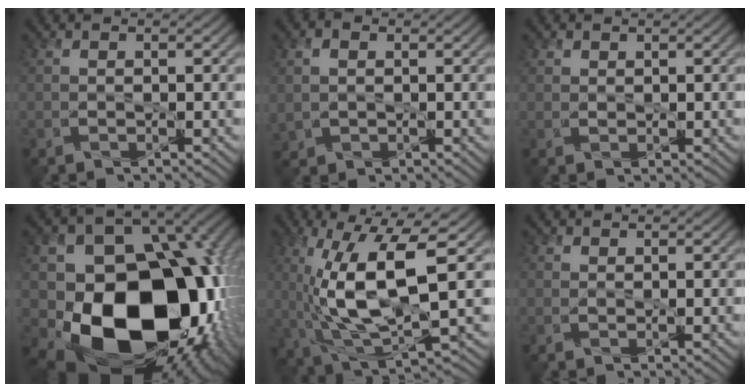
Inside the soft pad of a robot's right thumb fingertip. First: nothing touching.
{"total": 2.8, "force": [0.5, 2.4, 1.4], "torque": [-0.041, -0.002, 0.010]}
{"total": 1.2, "force": [0.8, 0.9, 0.2], "torque": [-0.005, -0.001, 0.016]}
{"total": 18.9, "force": [-3.6, 14.3, 11.8], "torque": [-0.178, -0.065, -0.033]}
{"total": 12.9, "force": [0.9, 4.7, 12.0], "torque": [-0.250, -0.002, 0.025]}
{"total": 0.8, "force": [0.7, 0.4, 0.1], "torque": [-0.002, -0.003, 0.014]}